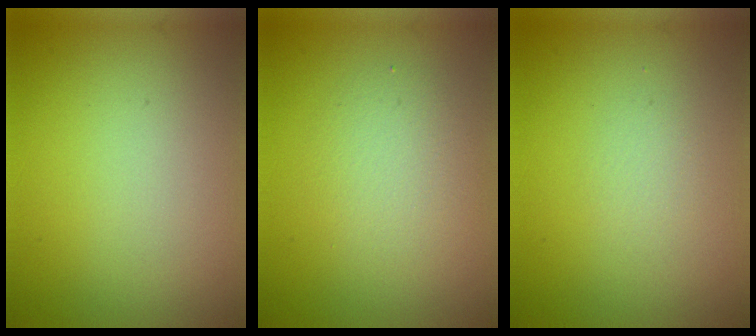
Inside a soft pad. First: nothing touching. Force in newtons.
{"total": 2.7, "press": 2.7, "slide": 0.2}
{"total": 0.9, "press": 0.9, "slide": 0.0}